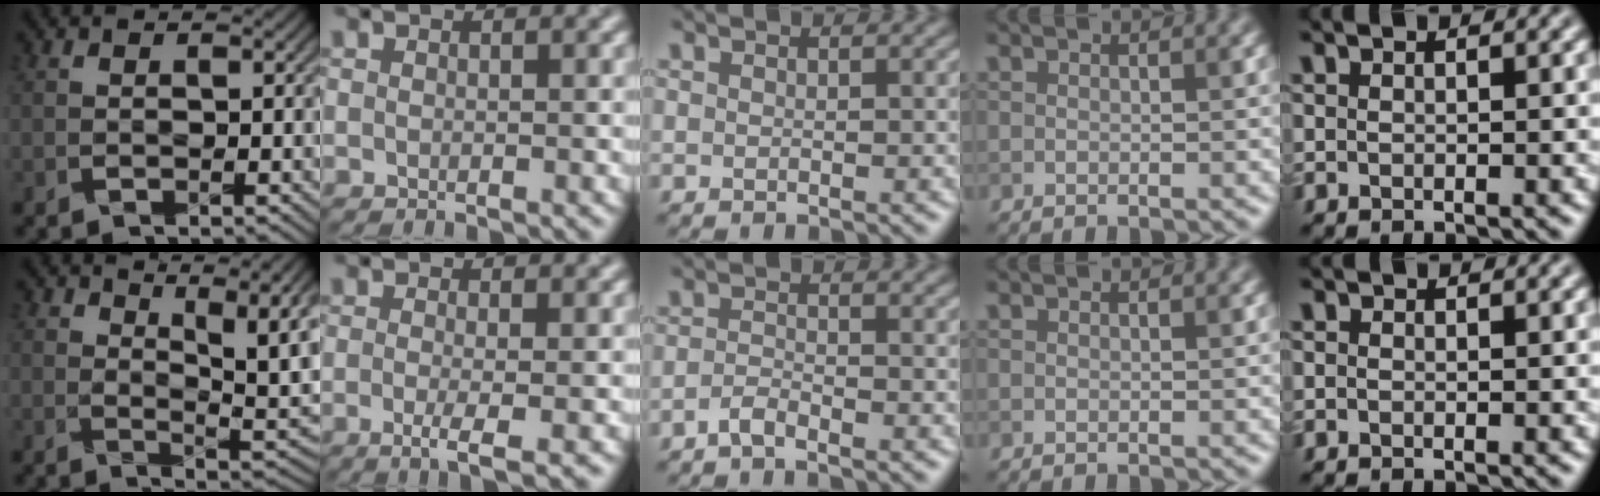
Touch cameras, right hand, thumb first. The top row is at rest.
{"thumb": {"total": 8.0, "force": [3.8, 3.0, 6.4], "torque": [-0.103, -0.002, 0.058]}, "index": {"total": 3.1, "force": [-0.8, 0.8, 2.9], "torque": [-0.050, -0.009, -0.015]}, "middle": {"total": 1.4, "force": [-1.1, 0.3, 0.9], "torque": [-0.020, 0.003, -0.025]}}